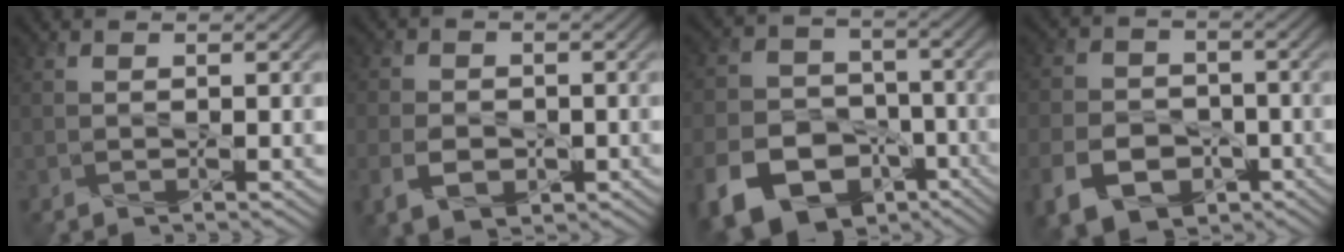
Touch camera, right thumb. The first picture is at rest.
{"total": 5.0, "force": [-1.8, 3.5, 3.1], "torque": [-0.070, -0.013, -0.036]}
{"total": 15.1, "force": [-8.1, 10.5, 7.2], "torque": [-0.183, -0.044, -0.147]}
{"total": 9.4, "force": [-4.5, 6.6, 4.9], "torque": [-0.113, -0.025, -0.088]}